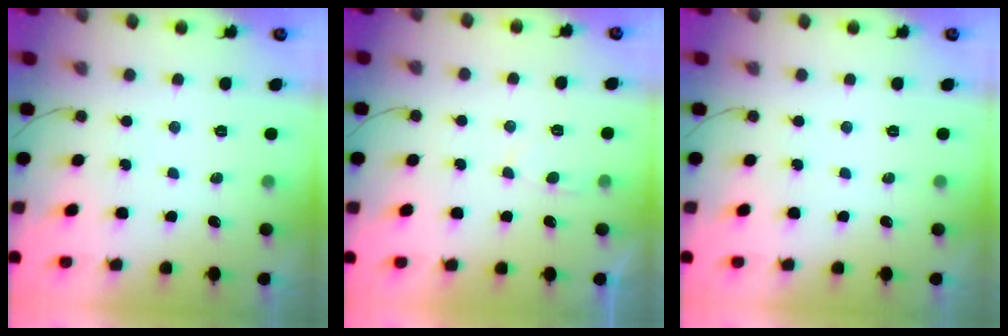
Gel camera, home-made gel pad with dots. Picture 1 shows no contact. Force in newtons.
{"total": 1.8, "press": 1.8, "slide": 0.3}
{"total": 0.0}